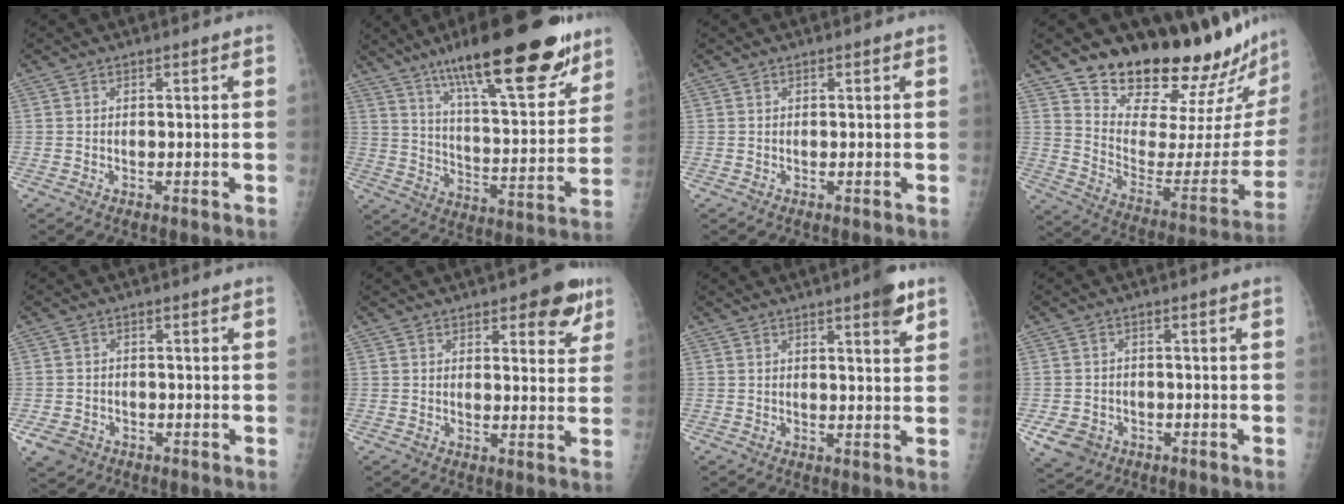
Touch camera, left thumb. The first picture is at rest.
{"total": 26.5, "force": [17.1, 6.9, 19.0], "torque": [-0.262, -0.056, 0.270]}
{"total": 0.0}
{"total": 26.3, "force": [23.2, 5.9, 10.8], "torque": [-0.125, -0.184, 0.329]}
{"total": 4.6, "force": [-2.3, 3.7, 1.6], "torque": [-0.034, 0.004, -0.032]}
{"total": 7.0, "force": [4.2, 3.1, 4.7], "torque": [-0.027, -0.018, 0.048]}
{"total": 4.9, "force": [2.9, 1.0, 3.8], "torque": [-0.044, -0.014, 0.034]}
{"total": 6.5, "force": [-2.7, 5.4, 2.4], "torque": [-0.047, 0.009, -0.033]}